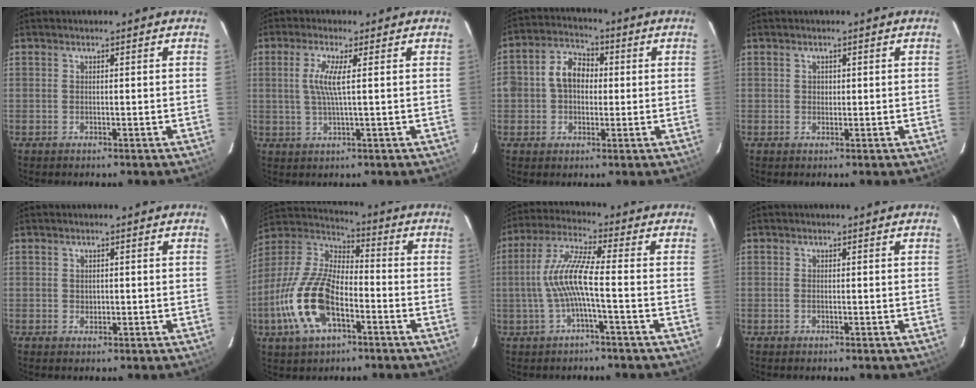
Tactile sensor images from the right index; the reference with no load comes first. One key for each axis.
{"total": 4.8, "fx": 0.9, "fy": -0.1, "fz": 4.8, "tx": -0.096, "ty": -0.003, "tz": 0.018}
{"total": 7.9, "fx": 0.2, "fy": 6.2, "fz": 4.9, "tx": -0.096, "ty": 0.031, "tz": 0.003}
{"total": 0.9, "fx": 0.2, "fy": 0.9, "fz": 0.1, "tx": 0.002, "ty": 0.003, "tz": 0.003}
{"total": 1.2, "fx": 0.1, "fy": 1.1, "fz": 0.5, "tx": -0.005, "ty": 0.002, "tz": 0.001}
{"total": 17.9, "fx": -6.6, "fy": 8.3, "fz": 14.4, "tx": -0.314, "ty": -0.009, "tz": -0.128}
{"total": 9.0, "fx": -1.6, "fy": 0.6, "fz": 8.8, "tx": -0.193, "ty": 0.010, "tz": -0.027}
{"total": 0.6, "fx": -0.2, "fy": 0.4, "fz": 0.4, "tx": -0.010, "ty": 0.000, "tz": -0.004}